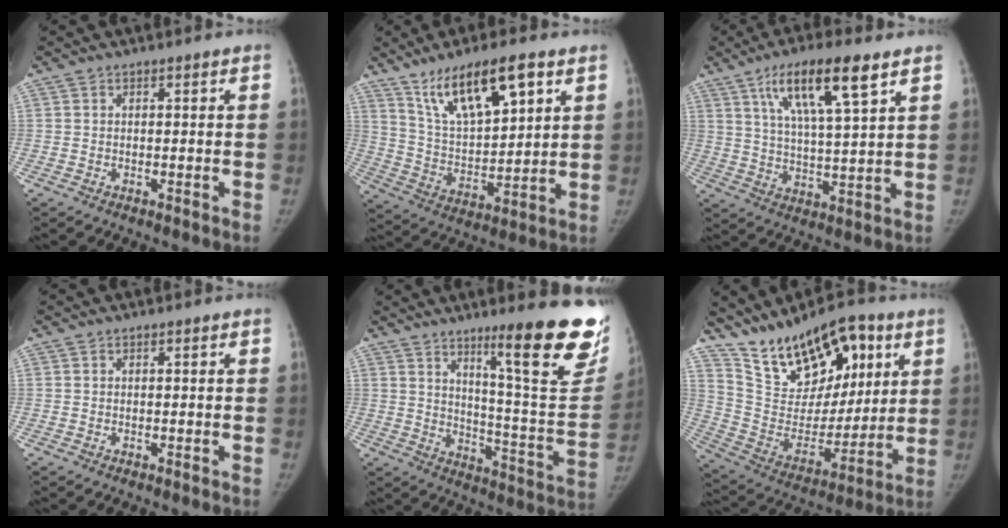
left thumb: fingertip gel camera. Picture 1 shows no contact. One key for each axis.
{"total": 15.8, "fx": 9.3, "fy": 5.5, "fz": 11.6, "tx": -0.175, "ty": -0.038, "tz": 0.177}
{"total": 13.8, "fx": 7.4, "fy": 2.8, "fz": 11.3, "tx": -0.194, "ty": -0.023, "tz": 0.133}
{"total": 0.0}
{"total": 22.8, "fx": 14.4, "fy": 3.3, "fz": 17.4, "tx": -0.197, "ty": -0.094, "tz": 0.214}
{"total": 21.8, "fx": 12.5, "fy": 11.5, "fz": 13.6, "tx": -0.178, "ty": -0.047, "tz": 0.227}